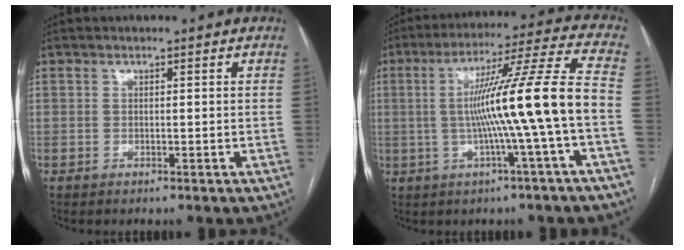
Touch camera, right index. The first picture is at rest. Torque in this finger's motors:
{"motor_torque": [2.07, -0.07, 1.05, 0.21]}